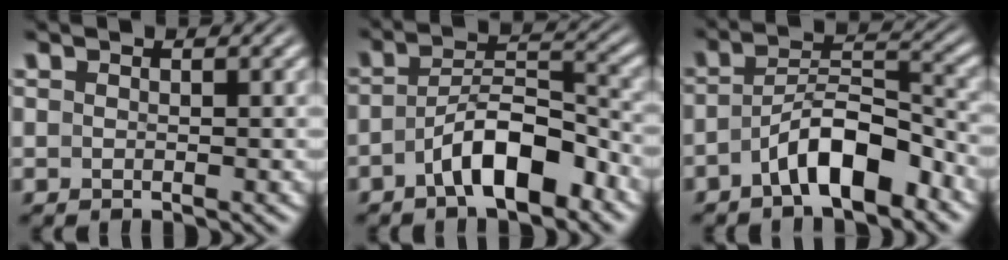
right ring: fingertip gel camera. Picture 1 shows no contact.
{"total": 5.6, "force": [-3.2, 2.3, 4.0], "torque": [-0.055, -0.003, -0.050]}
{"total": 5.7, "force": [-3.2, 2.4, 4.0], "torque": [-0.059, -0.006, -0.048]}